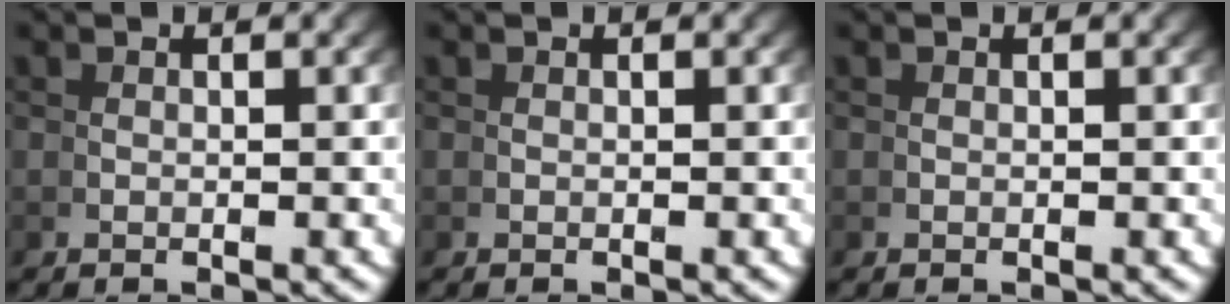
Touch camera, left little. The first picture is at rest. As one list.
[{"total": 0.0}, {"total": 0.0}]